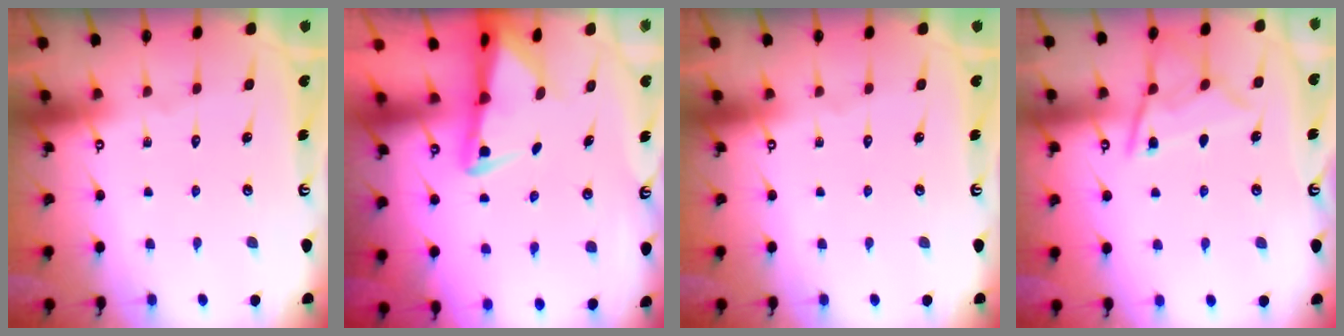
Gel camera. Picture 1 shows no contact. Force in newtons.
{"total": 2.9, "press": 2.8, "slide": 0.6}
{"total": 0.0}
{"total": 10.6, "press": 10.6, "slide": 1.1}